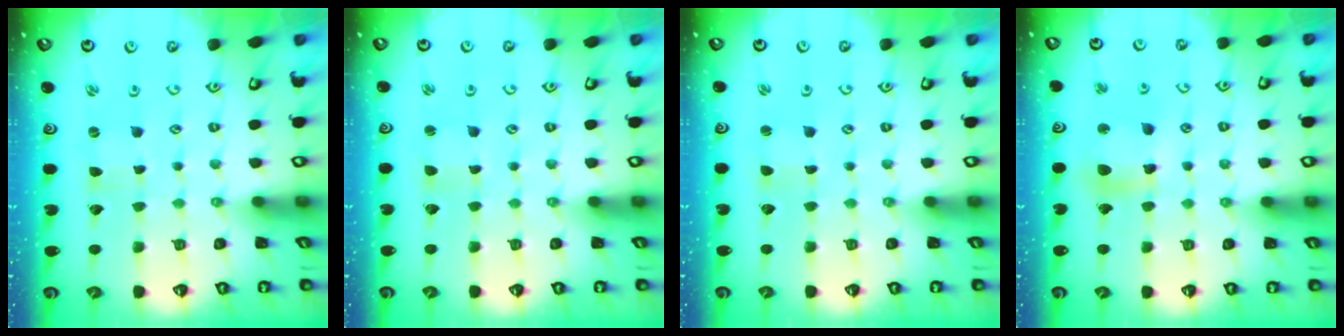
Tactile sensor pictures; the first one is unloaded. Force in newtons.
{"total": 1.1, "press": 1.0, "slide": 0.2}
{"total": 1.1, "press": 1.1, "slide": 0.2}
{"total": 11.1, "press": 11.0, "slide": 1.5}